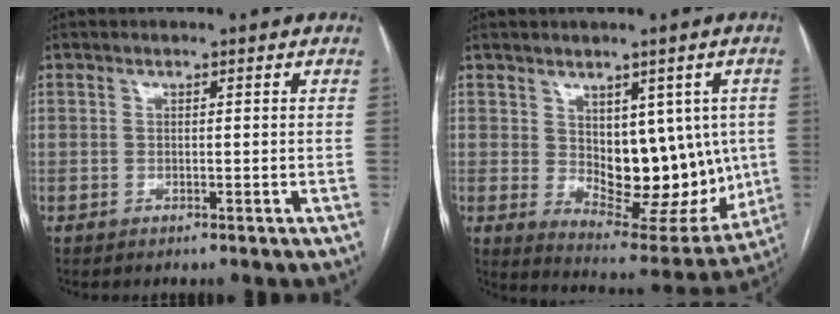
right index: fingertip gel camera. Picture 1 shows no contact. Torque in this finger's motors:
{"motor_torque": [0.21, 0.16, 0.11, 0.02]}